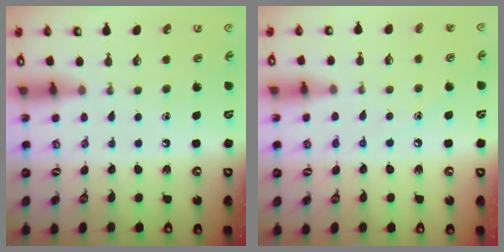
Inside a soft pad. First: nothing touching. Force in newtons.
{"total": 5.5, "press": 5.5, "slide": 0.7}